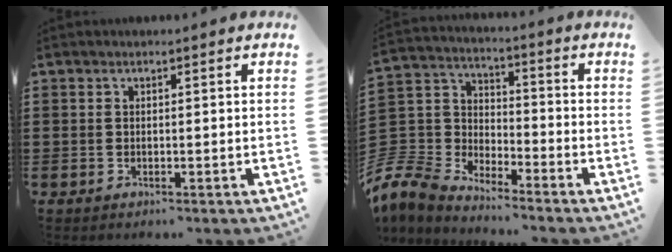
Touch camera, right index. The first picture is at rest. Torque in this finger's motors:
{"motor_torque": [-2.14, 0.00, -1.05, -0.21]}